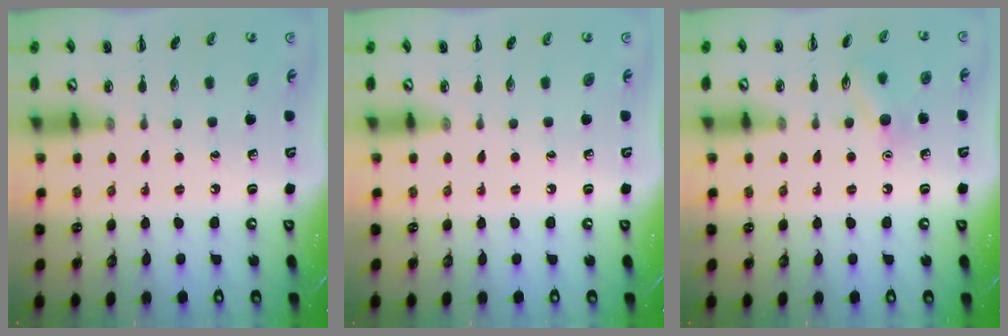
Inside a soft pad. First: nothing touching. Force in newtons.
{"total": 0.0}
{"total": 8.0, "press": 7.9, "slide": 1.5}